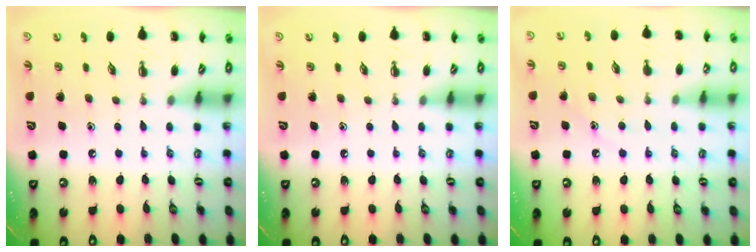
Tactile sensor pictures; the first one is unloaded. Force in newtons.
{"total": 0.0}
{"total": 8.4, "press": 8.2, "slide": 1.5}